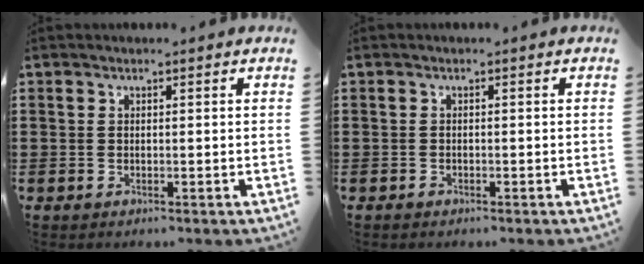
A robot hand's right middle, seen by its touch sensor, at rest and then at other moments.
{"total": 0.5, "force": [-0.4, 0.2, 0.2], "torque": [-0.005, -0.001, -0.009]}